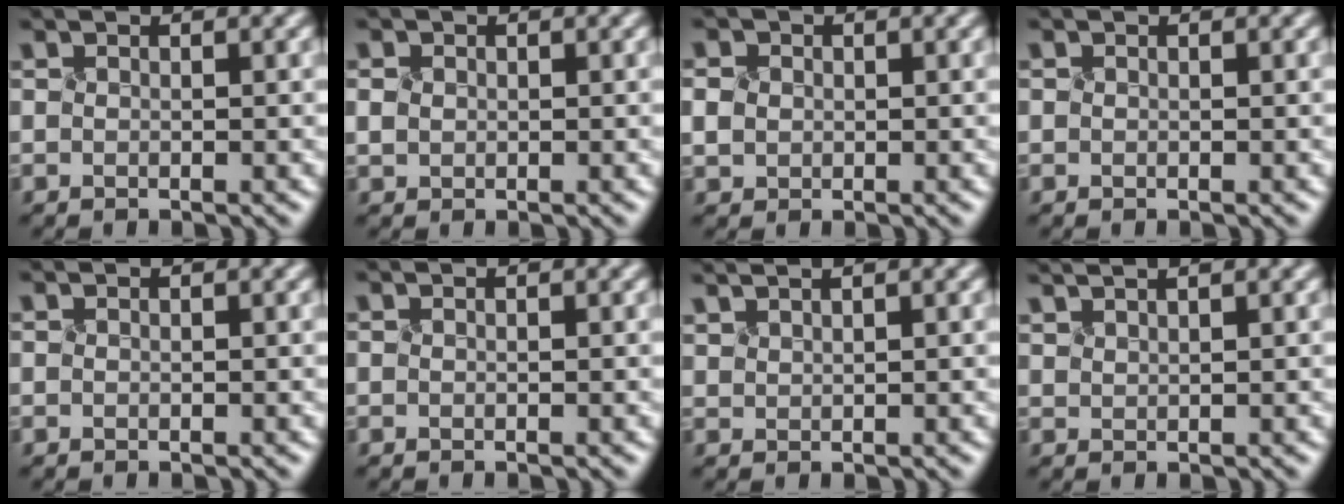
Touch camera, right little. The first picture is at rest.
{"total": 0.9, "force": [0.1, 0.8, 0.4], "torque": [-0.012, -0.001, 0.011]}
{"total": 2.0, "force": [0.3, 1.8, 0.8], "torque": [-0.015, 0.006, 0.005]}
{"total": 0.0}
{"total": 0.0}
{"total": 0.0}
{"total": 1.0, "force": [1.0, 0.0, 0.4], "torque": [-0.010, 0.009, 0.021]}
{"total": 1.3, "force": [1.2, -0.3, 0.4], "torque": [-0.011, 0.008, 0.024]}